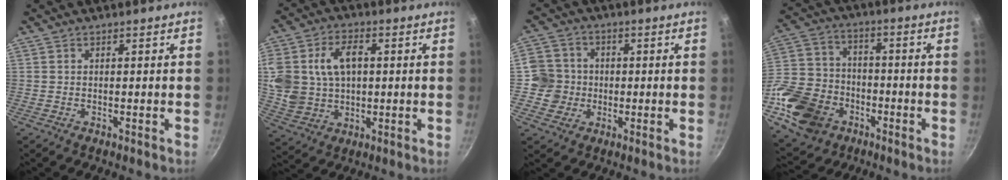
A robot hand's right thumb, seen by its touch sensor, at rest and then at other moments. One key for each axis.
{"total": 15.0, "fx": 2.1, "fy": 10.4, "fz": 10.5, "tx": -0.201, "ty": 0.012, "tz": 0.047}
{"total": 7.6, "fx": -0.8, "fy": 7.5, "fz": 1.2, "tx": 0.008, "ty": 0.014, "tz": -0.020}
{"total": 18.4, "fx": -7.8, "fy": 13.8, "fz": 9.3, "tx": -0.179, "ty": 0.035, "tz": -0.141}